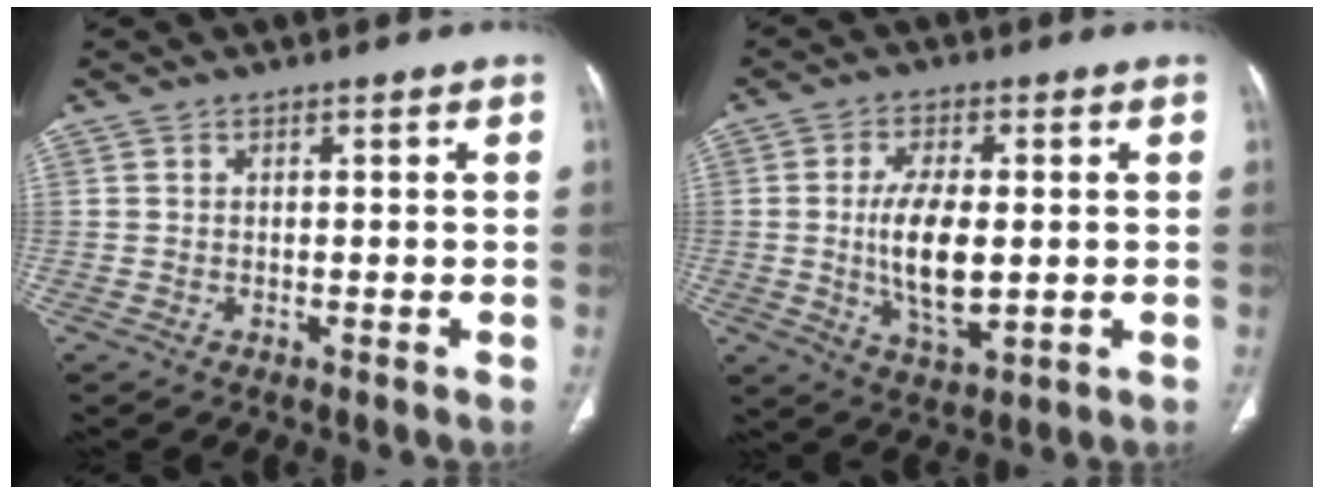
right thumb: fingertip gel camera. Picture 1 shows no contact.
{"total": 10.6, "force": [-0.3, 4.9, 9.3], "torque": [-0.165, -0.015, 0.001]}